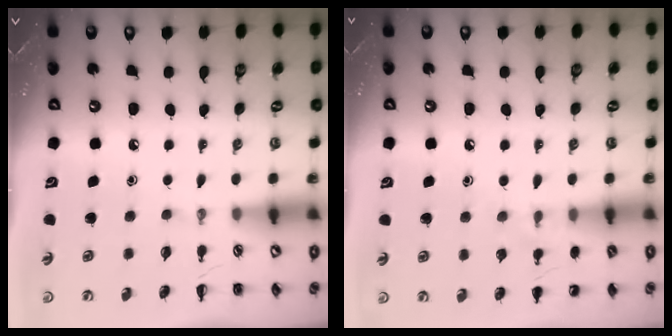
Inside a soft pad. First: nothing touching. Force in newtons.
{"total": 6.8, "press": 6.5, "slide": 2.1}